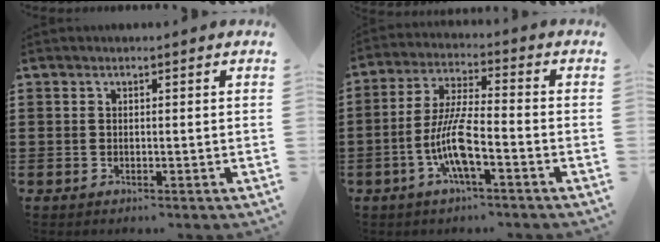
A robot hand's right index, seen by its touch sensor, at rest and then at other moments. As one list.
[{"total": 8.7, "force": [-3.4, 1.6, 7.8], "torque": [-0.176, -0.013, -0.071]}]